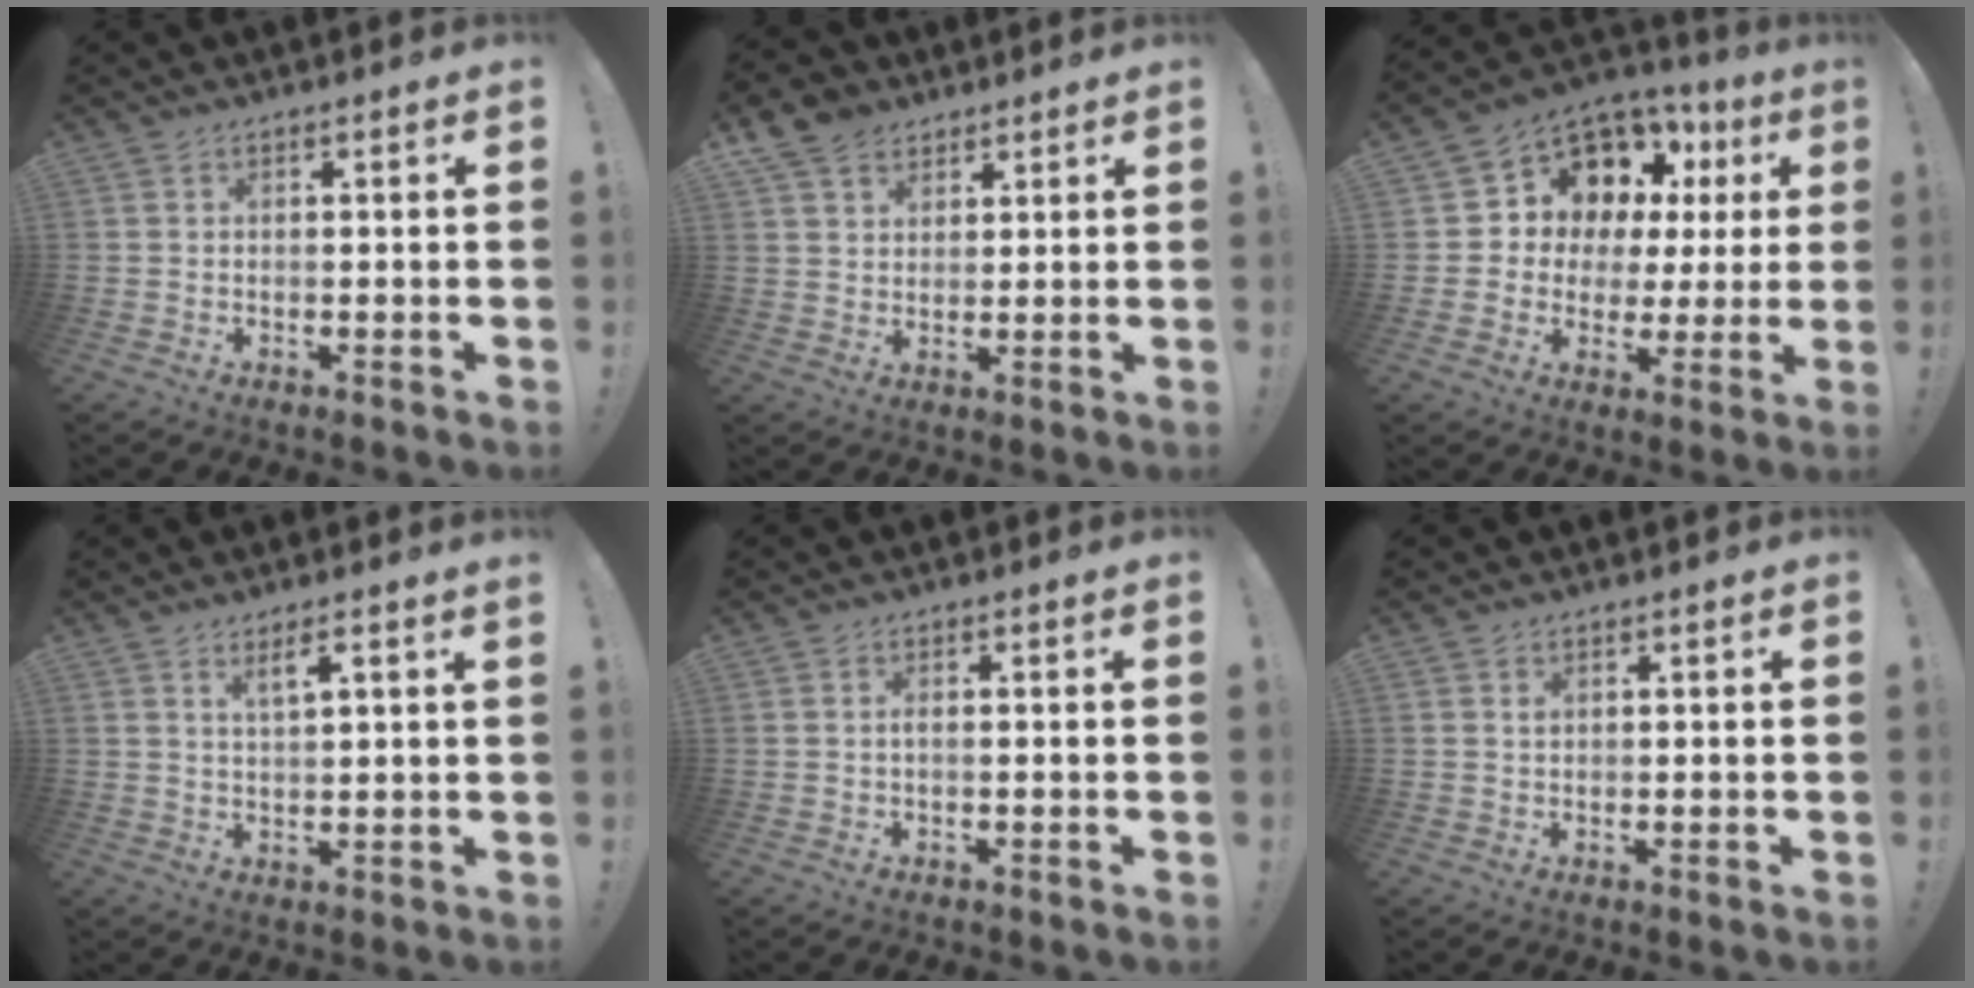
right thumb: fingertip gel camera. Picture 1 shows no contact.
{"total": 7.8, "force": [5.1, 5.4, 2.1], "torque": [-0.029, -0.028, 0.101]}
{"total": 9.2, "force": [4.6, 7.4, 3.0], "torque": [-0.059, -0.048, 0.097]}
{"total": 3.9, "force": [2.3, 0.2, 3.1], "torque": [-0.047, -0.011, 0.035]}
{"total": 1.1, "force": [-0.5, 0.0, 1.0], "torque": [-0.019, -0.001, -0.009]}
{"total": 0.6, "force": [0.3, 0.5, 0.2], "torque": [0.002, -0.002, 0.005]}